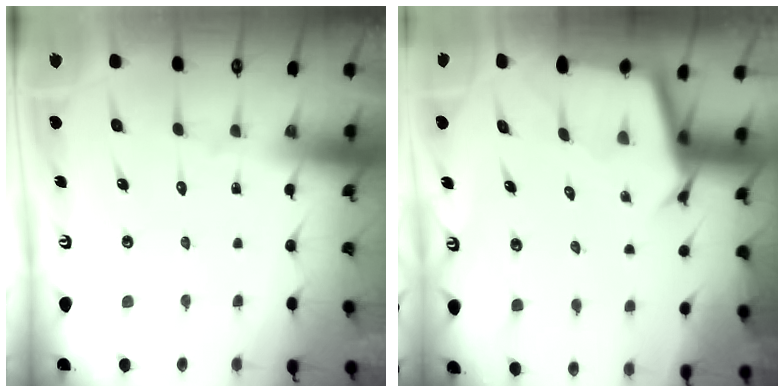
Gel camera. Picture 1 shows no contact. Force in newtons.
{"total": 3.0, "press": 3.0, "slide": 0.0}